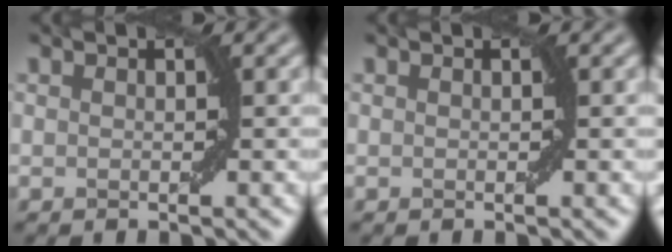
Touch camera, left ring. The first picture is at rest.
{"total": 0.0}